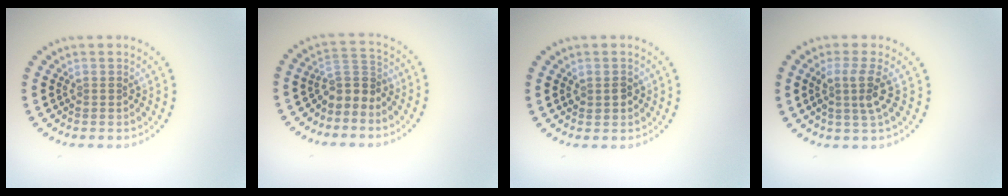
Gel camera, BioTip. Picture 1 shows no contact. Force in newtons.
{"total": 2.7, "press": 2.0, "slide": 1.9}
{"total": 1.3, "press": 1.3, "slide": 0.2}
{"total": 2.6, "press": 2.0, "slide": 1.7}